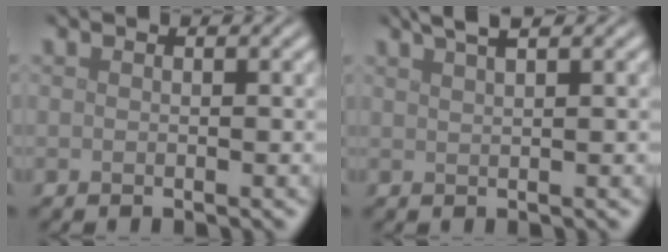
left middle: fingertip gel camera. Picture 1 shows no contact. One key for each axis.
{"total": 2.9, "fx": 2.0, "fy": 0.6, "fz": 2.0, "tx": -0.014, "ty": 0.008, "tz": 0.024}